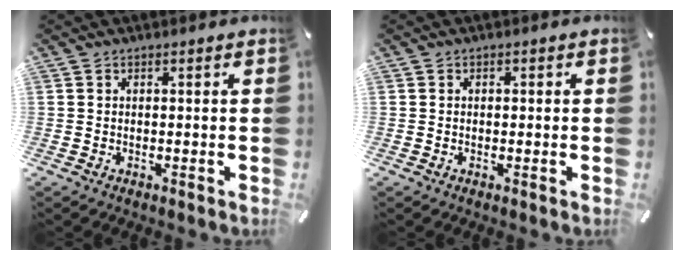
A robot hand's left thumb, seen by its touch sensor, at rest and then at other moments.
{"total": 0.6, "force": [-0.1, 0.4, 0.3], "torque": [-0.006, 0.003, -0.003]}